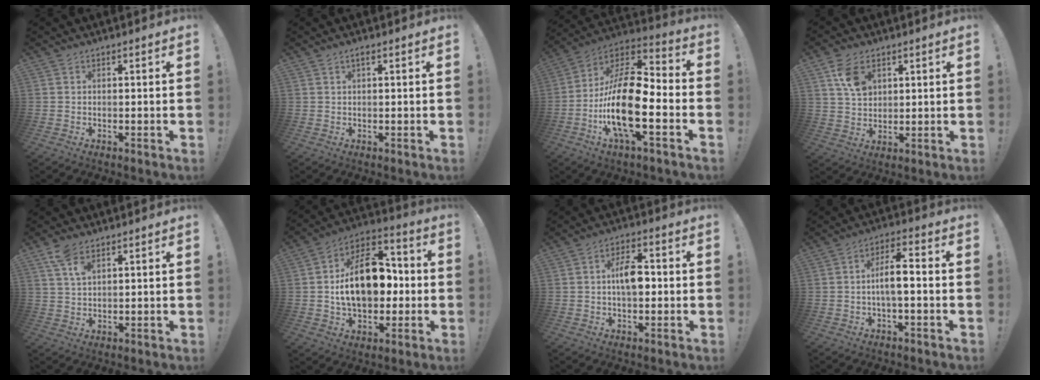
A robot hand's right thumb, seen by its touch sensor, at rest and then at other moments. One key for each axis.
{"total": 1.1, "fx": 0.5, "fy": 0.1, "fz": 0.9, "tx": -0.019, "ty": 0.002, "tz": 0.008}
{"total": 21.9, "fx": -5.5, "fy": 8.5, "fz": 19.4, "tx": -0.382, "ty": 0.018, "tz": -0.094}
{"total": 8.3, "fx": 3.7, "fy": 5.8, "fz": 4.7, "tx": -0.068, "ty": -0.009, "tz": 0.071}
{"total": 6.2, "fx": 3.9, "fy": 2.5, "fz": 4.2, "tx": -0.074, "ty": -0.015, "tz": 0.071}
{"total": 19.9, "fx": 0.2, "fy": 12.8, "fz": 15.2, "tx": -0.247, "ty": 0.014, "tz": 0.009}
{"total": 8.2, "fx": -0.1, "fy": 4.3, "fz": 7.0, "tx": -0.109, "ty": 0.008, "tz": -0.006}
{"total": 7.4, "fx": -0.7, "fy": 2.2, "fz": 7.1, "tx": -0.120, "ty": 0.007, "tz": -0.016}